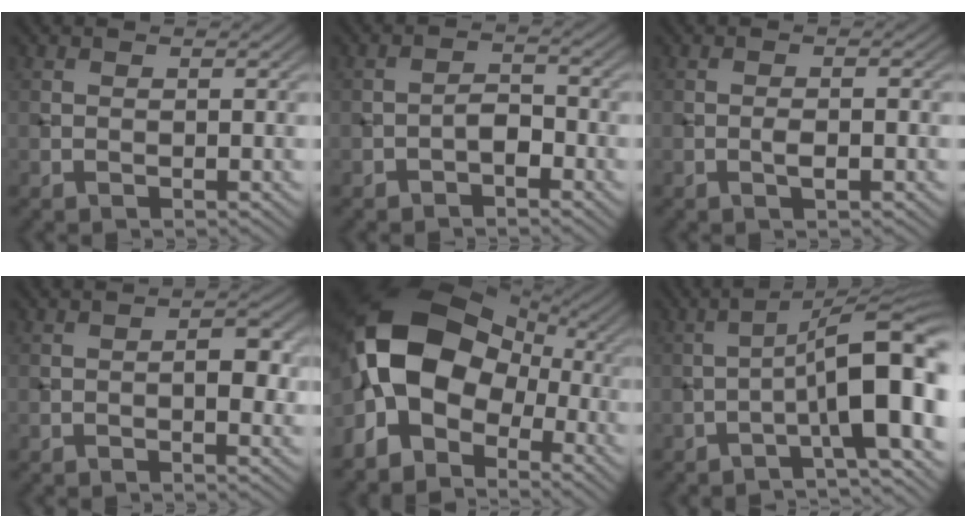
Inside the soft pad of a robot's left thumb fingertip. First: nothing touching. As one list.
[{"total": 2.3, "force": [-1.4, 1.2, 1.4], "torque": [-0.020, 0.009, -0.030]}, {"total": 1.7, "force": [-0.6, 0.4, 1.6], "torque": [-0.030, 0.003, -0.013]}, {"total": 3.6, "force": [-0.4, 1.6, 3.2], "torque": [-0.042, 0.005, -0.011]}, {"total": 15.5, "force": [-2.0, 10.1, 11.5], "torque": [-0.249, 0.007, -0.058]}, {"total": 9.9, "force": [-3.1, 1.9, 9.2], "torque": [-0.125, 0.029, -0.056]}]